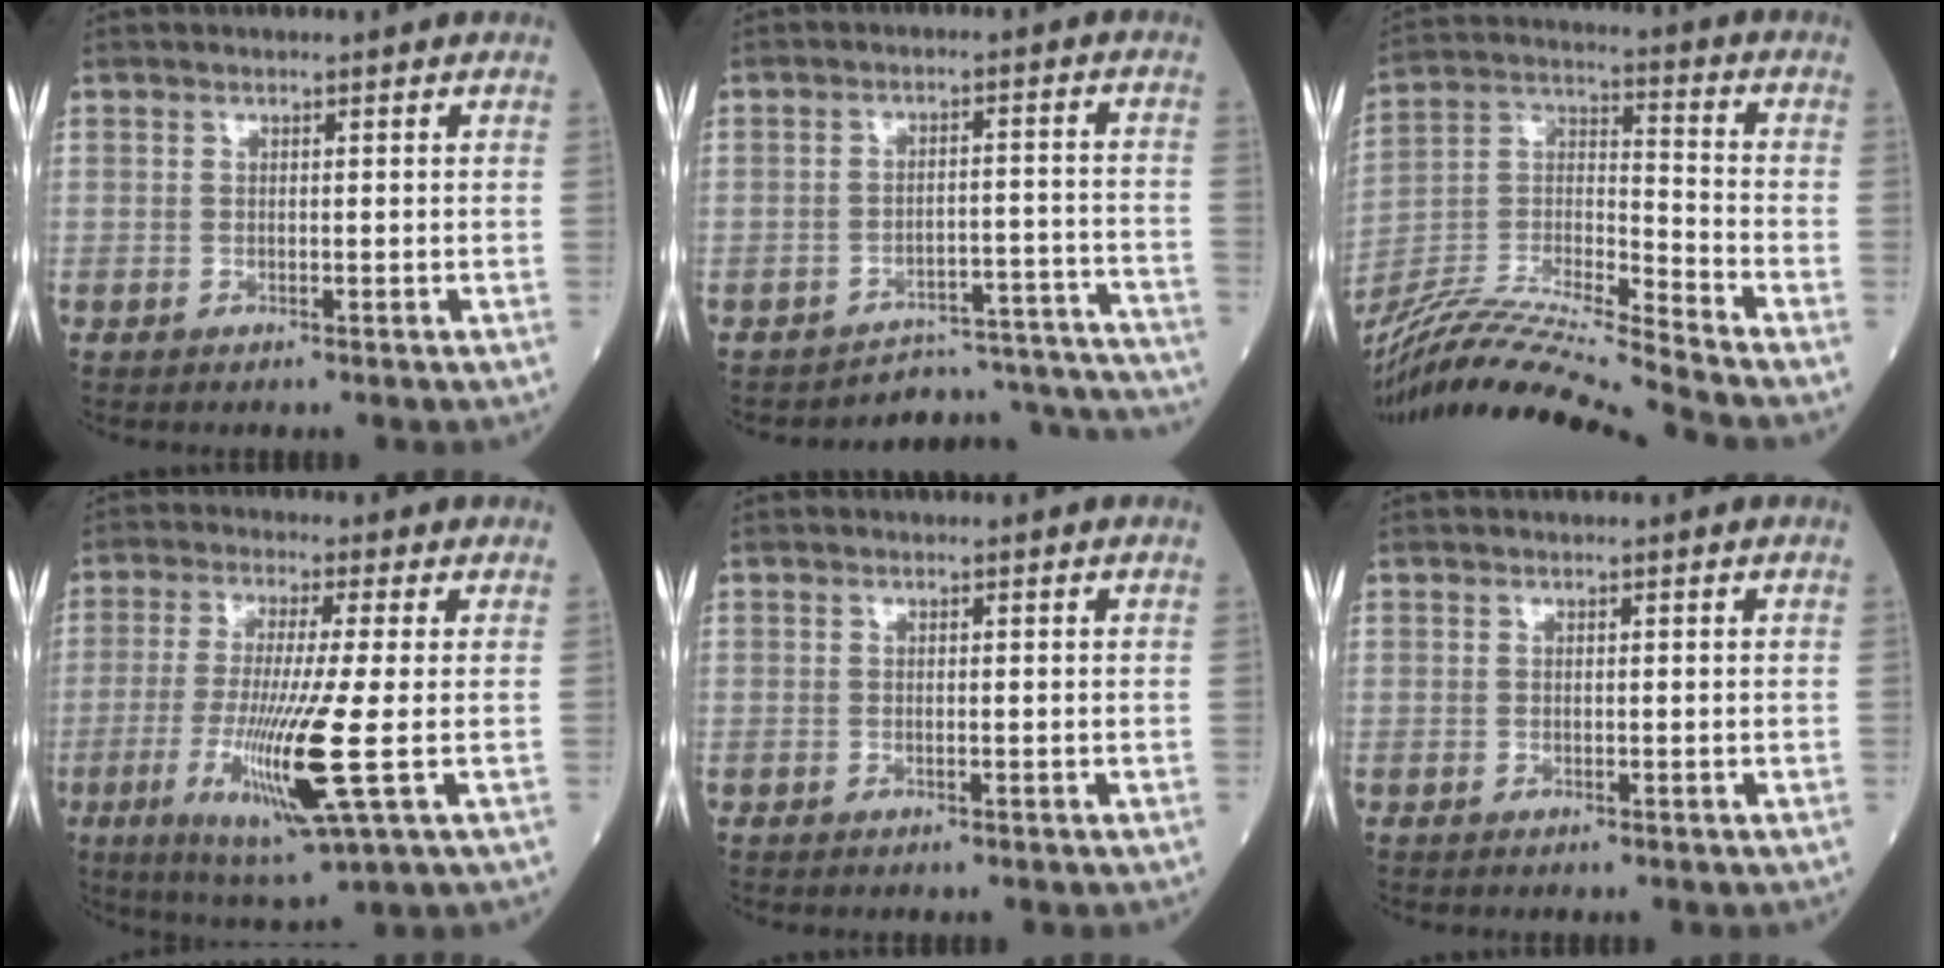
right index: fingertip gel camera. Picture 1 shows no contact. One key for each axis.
{"total": 14.8, "fx": -14.8, "fy": 1.3, "fz": -0.6, "tx": 0.038, "ty": 0.052, "tz": -0.182}
{"total": 20.0, "fx": -18.3, "fy": -2.1, "fz": 7.7, "tx": -0.158, "ty": -0.010, "tz": -0.332}
{"total": 12.6, "fx": -2.8, "fy": -0.5, "fz": 12.3, "tx": -0.252, "ty": -0.034, "tz": -0.052}
{"total": 0.0}
{"total": 0.0}